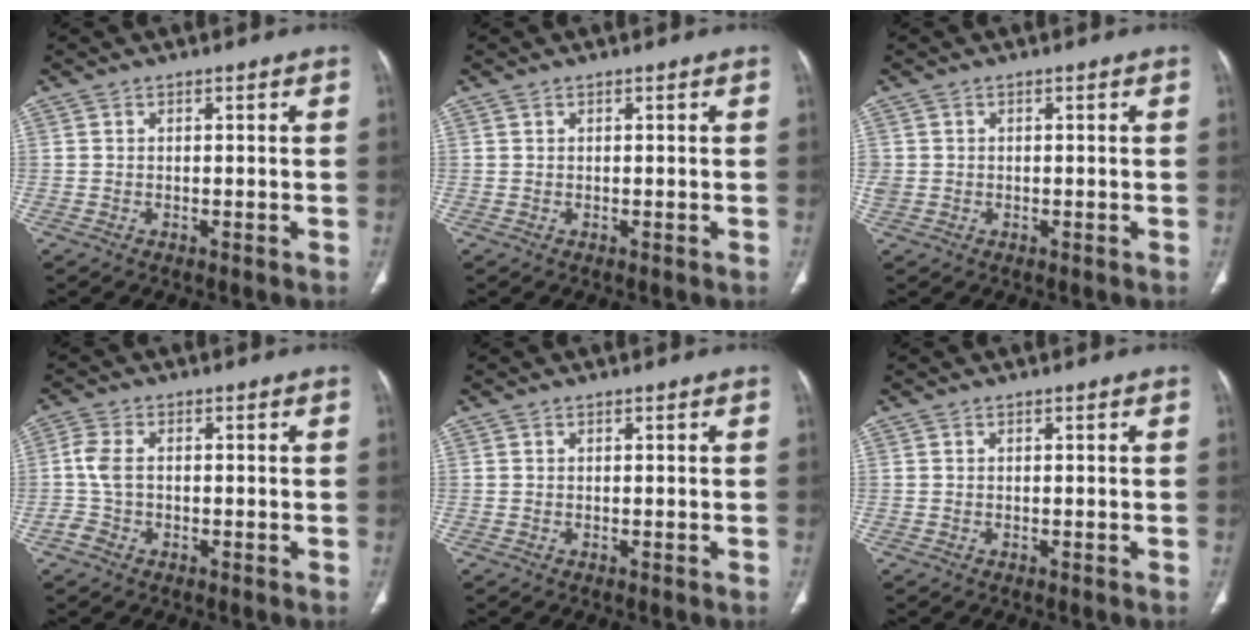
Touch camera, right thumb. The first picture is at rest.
{"total": 0.0}
{"total": 2.1, "force": [0.0, 1.8, 1.0], "torque": [-0.029, 0.006, 0.005]}
{"total": 3.7, "force": [-0.6, 2.5, 2.7], "torque": [-0.067, 0.008, -0.018]}
{"total": 0.0}
{"total": 0.0}